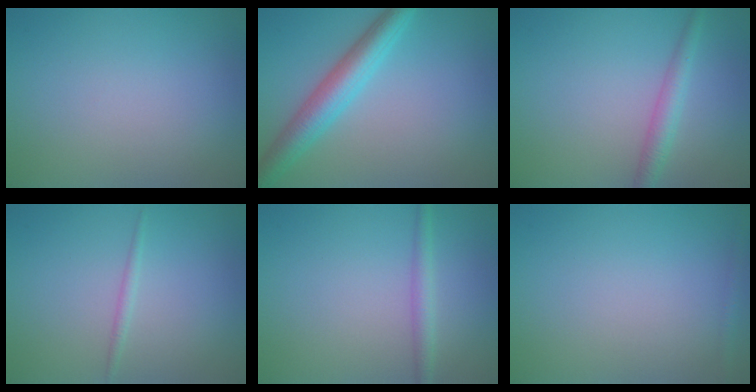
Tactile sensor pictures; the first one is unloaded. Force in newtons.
{"total": 4.8, "press": 4.8, "slide": 0.2}
{"total": 2.3, "press": 2.3, "slide": 0.1}
{"total": 0.8, "press": 0.8, "slide": 0.0}
{"total": 1.8, "press": 1.8, "slide": 0.0}
{"total": 0.8, "press": 0.8, "slide": 0.0}